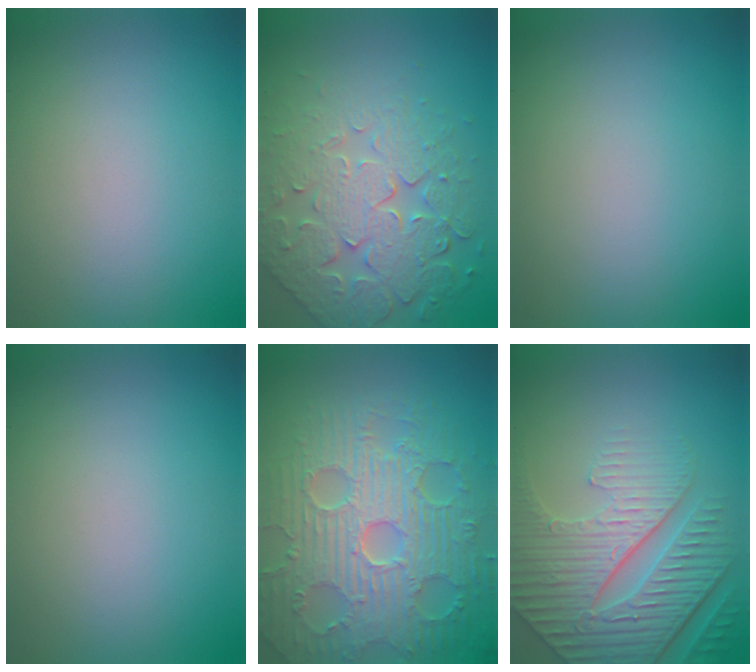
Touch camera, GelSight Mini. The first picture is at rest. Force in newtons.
{"total": 8.1, "press": 5.7, "slide": 5.7}
{"total": 0.0}
{"total": 0.0}
{"total": 9.3, "press": 6.8, "slide": 6.4}
{"total": 7.3, "press": 5.9, "slide": 4.3}